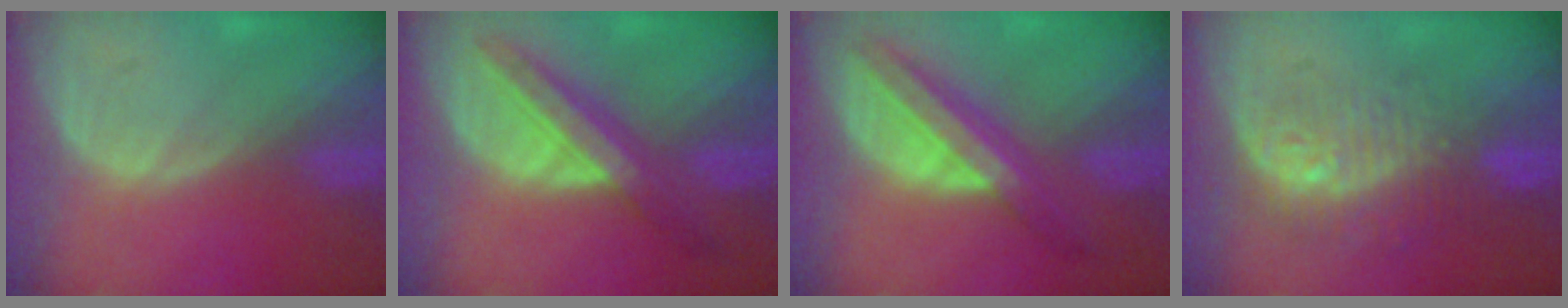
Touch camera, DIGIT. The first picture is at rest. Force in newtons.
{"total": 7.6, "press": 7.0, "slide": 2.8}
{"total": 8.3, "press": 7.0, "slide": 4.4}
{"total": 9.0, "press": 8.7, "slide": 2.4}